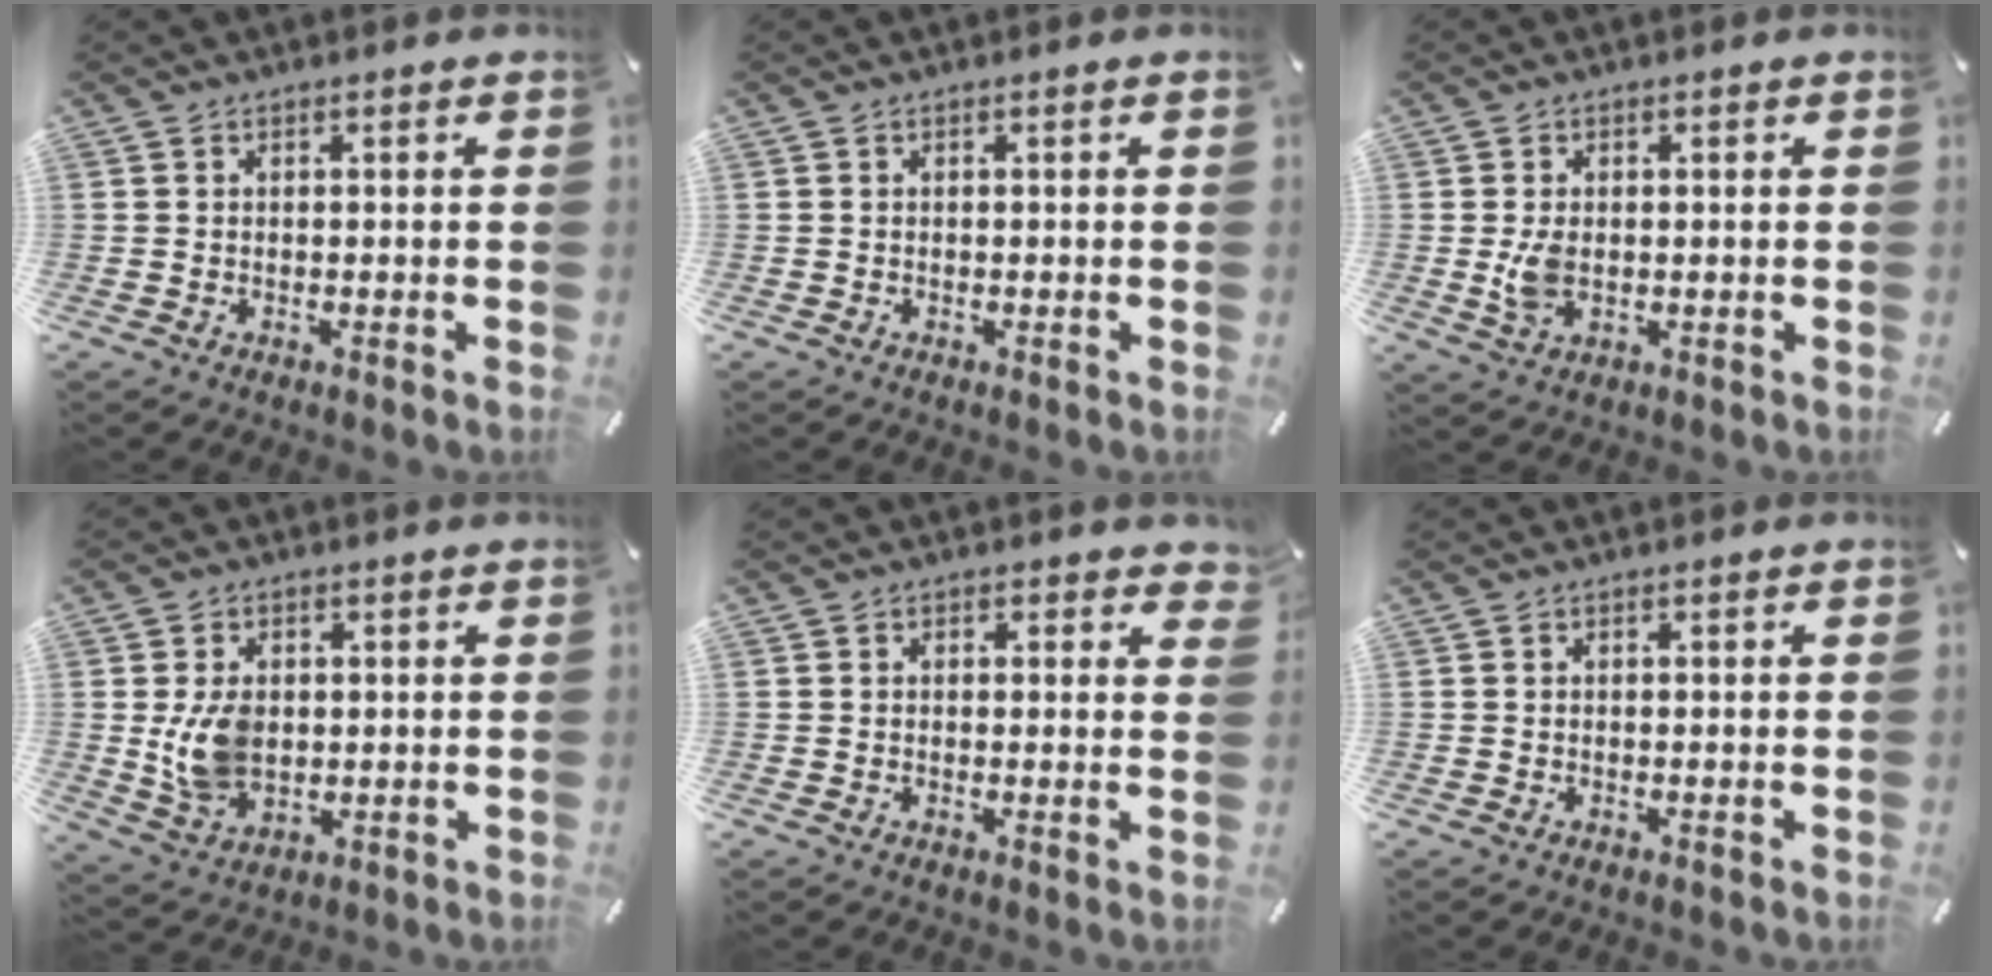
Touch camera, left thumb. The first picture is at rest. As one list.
[{"total": 0.0}, {"total": 4.6, "force": [-0.1, 3.1, 3.5], "torque": [-0.070, -0.010, -0.008]}, {"total": 9.2, "force": [0.7, 7.0, 5.9], "torque": [-0.122, -0.007, 0.010]}, {"total": 1.3, "force": [0.7, 0.9, 0.6], "torque": [0.003, -0.001, 0.009]}, {"total": 0.0}]